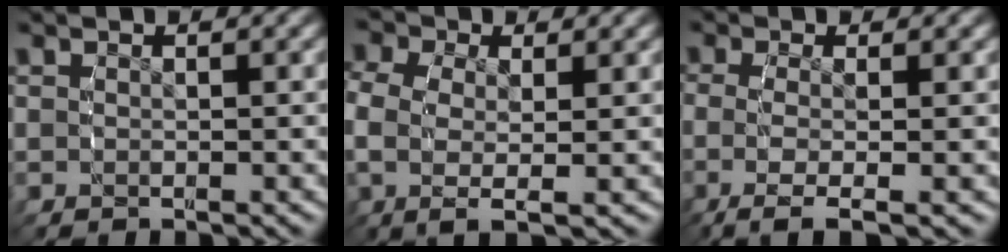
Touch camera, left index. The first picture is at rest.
{"total": 5.0, "force": [0.1, 3.0, 4.0], "torque": [-0.099, -0.019, 0.008]}
{"total": 5.1, "force": [-2.1, 2.1, 4.2], "torque": [-0.105, -0.033, -0.013]}